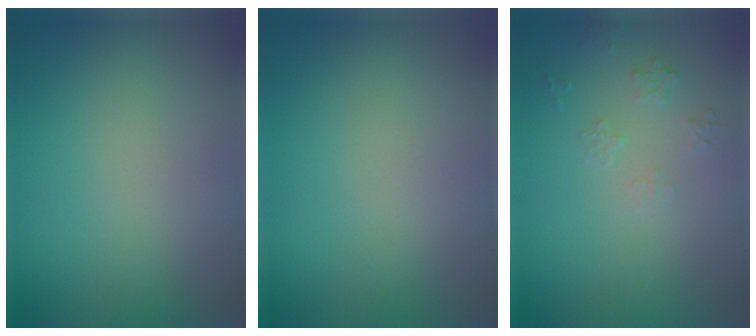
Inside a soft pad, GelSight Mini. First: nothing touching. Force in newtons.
{"total": 0.0}
{"total": 1.2, "press": 0.8, "slide": 0.9}